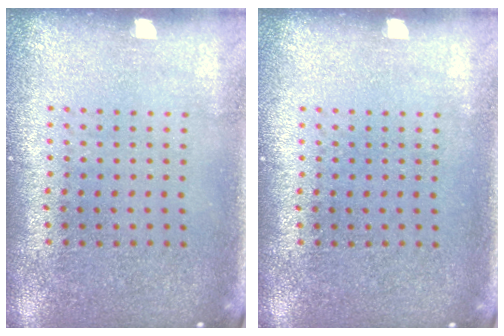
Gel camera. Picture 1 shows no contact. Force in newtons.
{"total": 0.0}